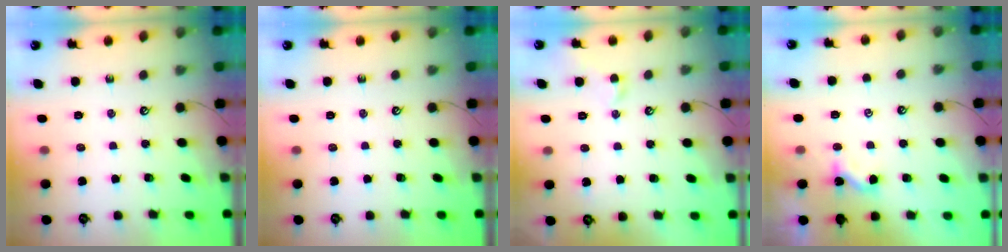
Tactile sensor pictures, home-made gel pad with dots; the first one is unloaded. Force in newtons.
{"total": 0.0}
{"total": 1.4, "press": 1.2, "slide": 0.7}
{"total": 1.5, "press": 1.5, "slide": 0.2}